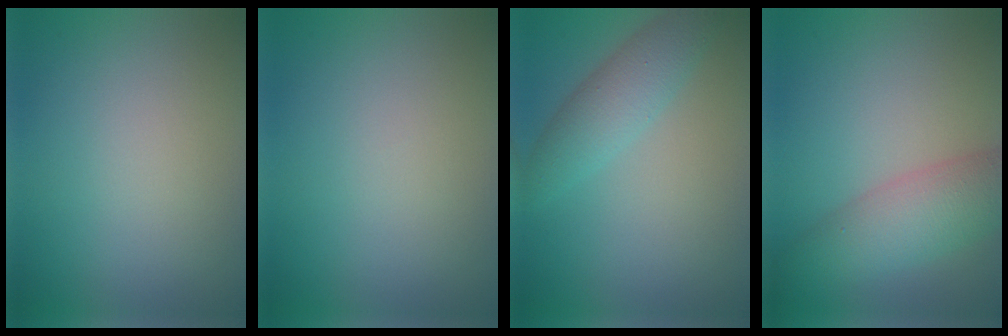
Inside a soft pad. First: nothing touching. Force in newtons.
{"total": 0.0}
{"total": 3.3, "press": 3.3, "slide": 0.1}
{"total": 5.5, "press": 5.5, "slide": 0.2}